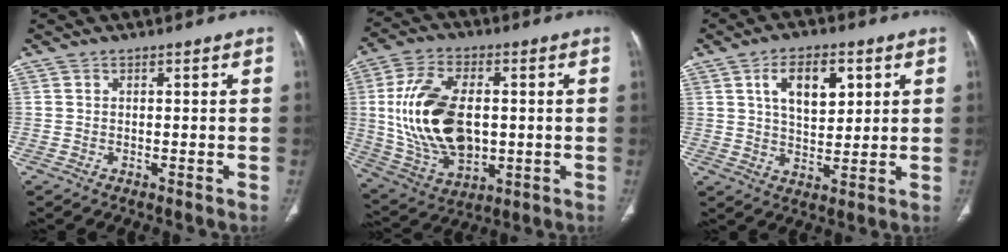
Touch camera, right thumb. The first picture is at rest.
{"total": 19.9, "force": [0.8, 11.9, 16.0], "torque": [-0.301, -0.007, 0.030]}
{"total": 9.8, "force": [3.6, 5.3, 7.4], "torque": [-0.096, -0.011, 0.061]}